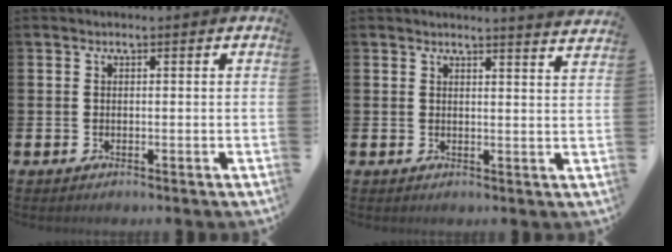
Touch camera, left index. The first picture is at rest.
{"total": 2.8, "force": [2.7, -0.5, -0.1], "torque": [0.008, -0.023, 0.047]}